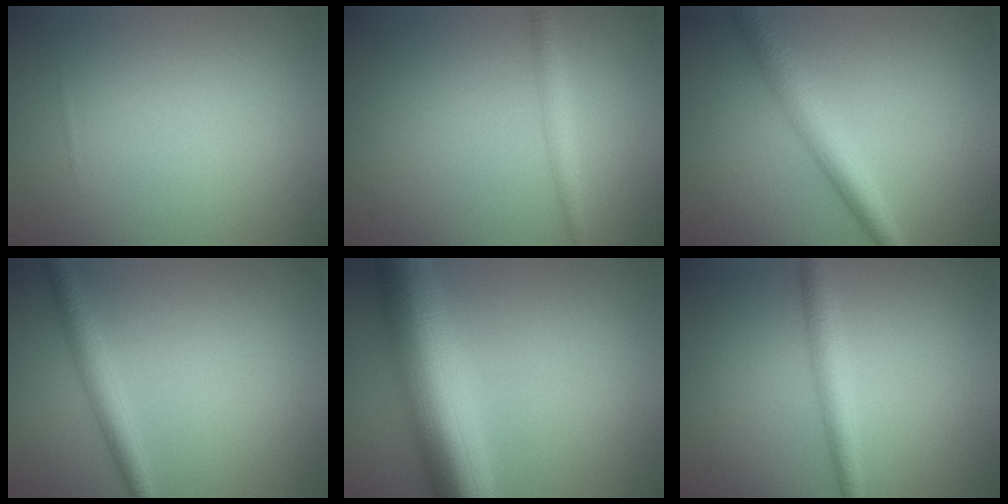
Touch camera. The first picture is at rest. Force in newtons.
{"total": 1.9, "press": 1.8, "slide": 0.1}
{"total": 4.3, "press": 4.3, "slide": 0.0}
{"total": 2.7, "press": 2.7, "slide": 0.1}
{"total": 10.9, "press": 10.9, "slide": 0.1}
{"total": 2.9, "press": 2.9, "slide": 0.1}